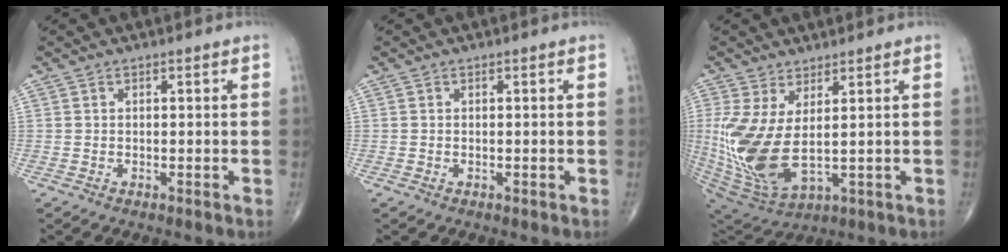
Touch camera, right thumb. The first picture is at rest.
{"total": 0.0}
{"total": 14.5, "force": [1.2, 6.5, 12.9], "torque": [-0.294, -0.029, 0.045]}